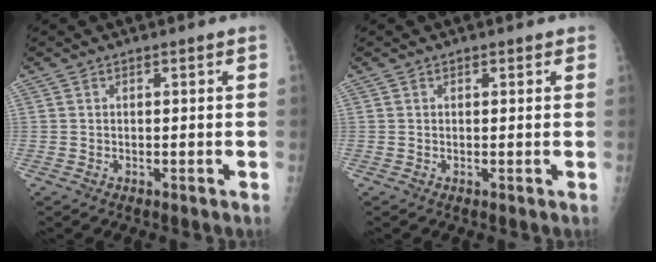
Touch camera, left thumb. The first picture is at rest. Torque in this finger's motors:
{"motor_torque": [-0.26, -0.12, -0.12, 0.00, -0.07]}